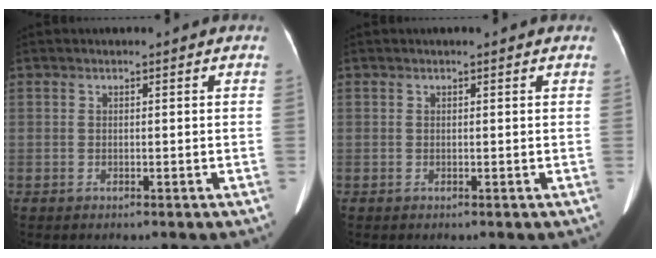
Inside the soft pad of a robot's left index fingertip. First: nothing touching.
{"total": 1.2, "force": [0.9, 0.2, 0.7], "torque": [-0.009, 0.011, 0.009]}